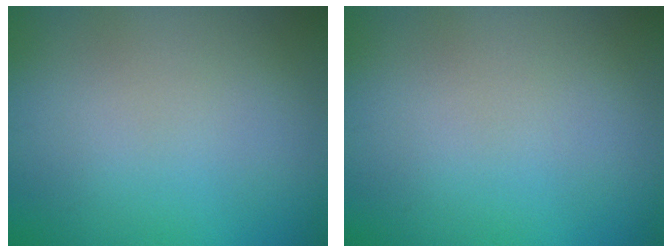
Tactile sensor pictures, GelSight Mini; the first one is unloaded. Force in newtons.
{"total": 0.0}